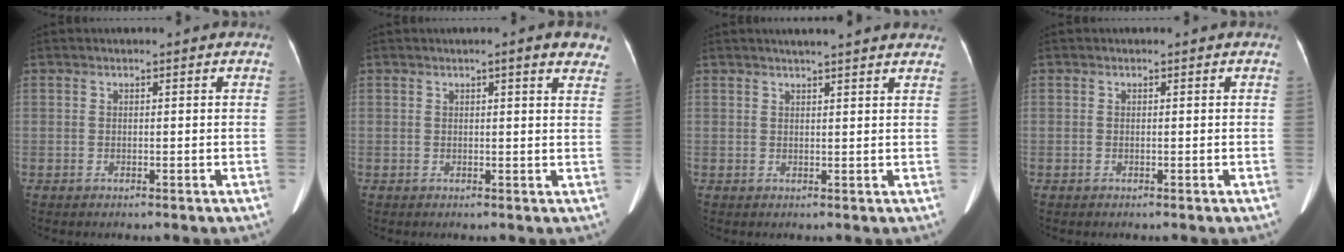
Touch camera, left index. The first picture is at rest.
{"total": 4.9, "force": [3.6, 0.7, 3.4], "torque": [-0.025, 0.004, 0.031]}
{"total": 9.6, "force": [8.5, 0.6, 4.4], "torque": [-0.054, 0.020, 0.089]}
{"total": 0.0}